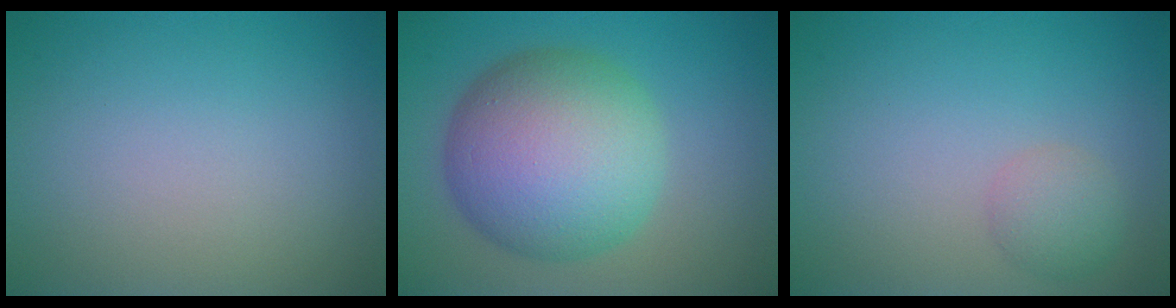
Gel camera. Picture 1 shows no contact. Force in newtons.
{"total": 11.4, "press": 11.4, "slide": 0.3}
{"total": 1.9, "press": 1.9, "slide": 0.1}